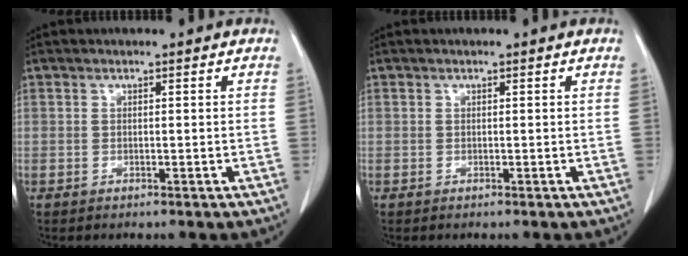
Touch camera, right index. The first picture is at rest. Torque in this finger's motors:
{"motor_torque": [-0.02, -0.02, 0.00, 0.00]}